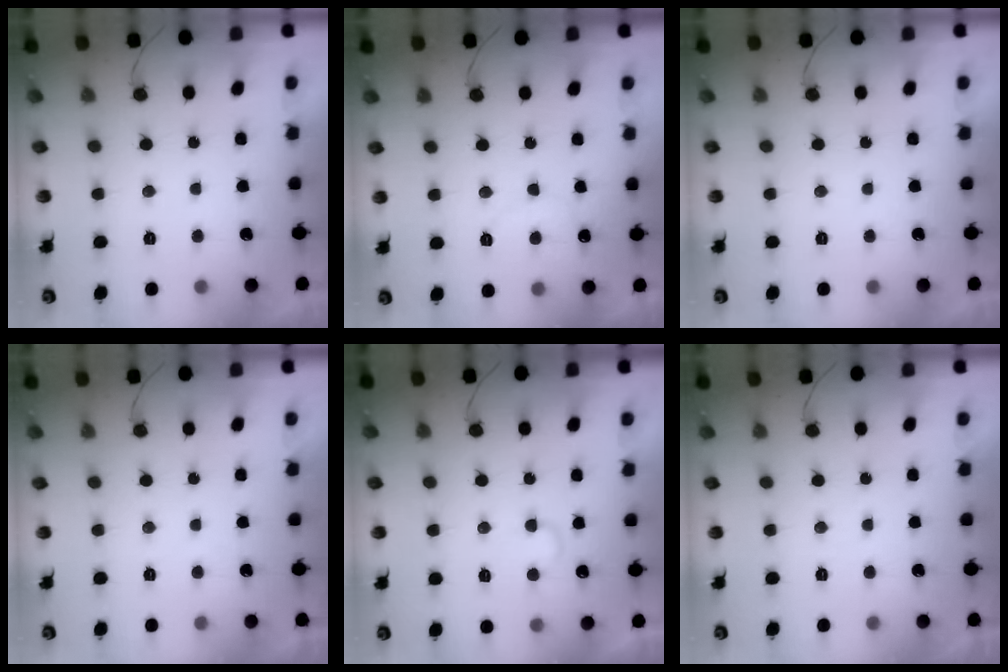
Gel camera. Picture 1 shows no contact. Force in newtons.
{"total": 6.8, "press": 6.8, "slide": 0.3}
{"total": 0.0}
{"total": 1.6, "press": 1.6, "slide": 0.0}
{"total": 4.3, "press": 4.2, "slide": 0.4}
{"total": 1.7, "press": 1.6, "slide": 0.0}